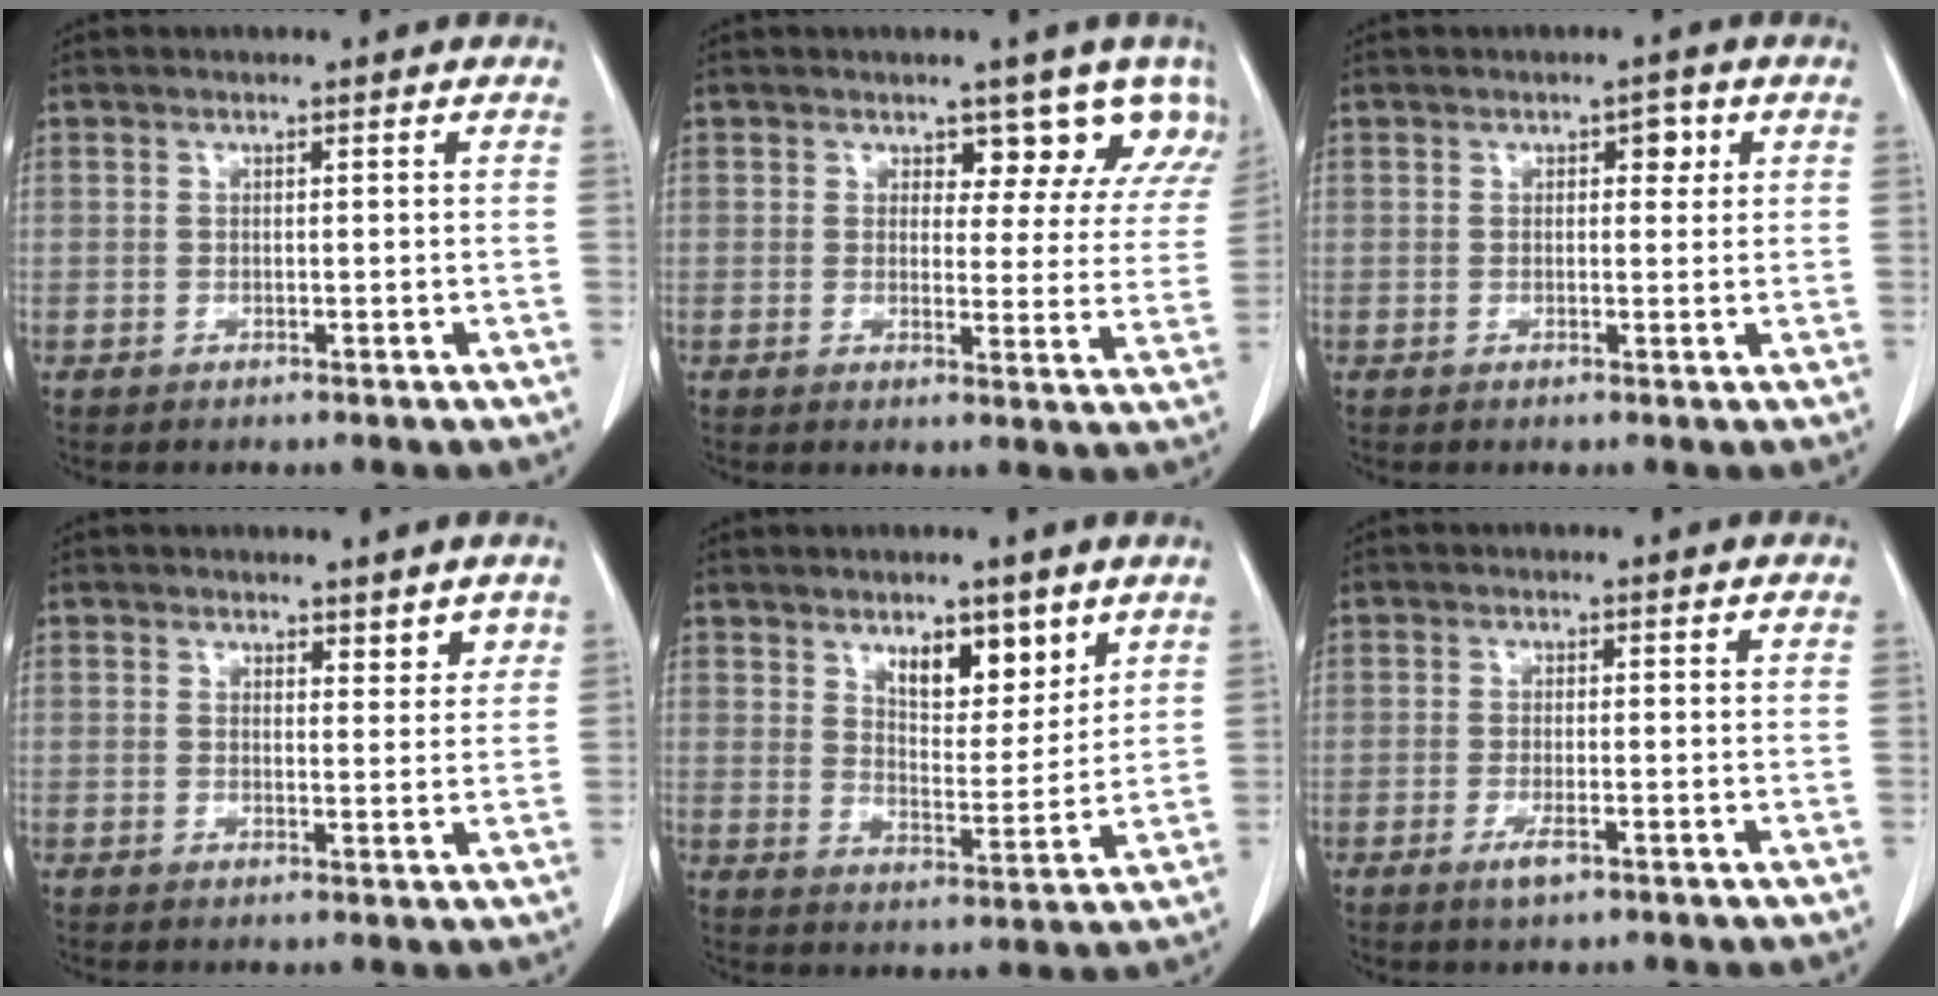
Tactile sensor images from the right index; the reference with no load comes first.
{"total": 8.2, "force": [6.4, 4.4, 2.7], "torque": [0.002, -0.009, 0.051]}
{"total": 2.2, "force": [0.8, 1.3, 1.6], "torque": [-0.016, 0.007, 0.009]}
{"total": 3.0, "force": [2.4, 1.2, 1.2], "torque": [-0.006, -0.006, 0.032]}
{"total": 7.6, "force": [4.6, 2.8, 5.4], "torque": [-0.082, -0.007, 0.077]}
{"total": 2.4, "force": [-1.3, 0.5, 2.0], "torque": [-0.037, -0.003, -0.022]}